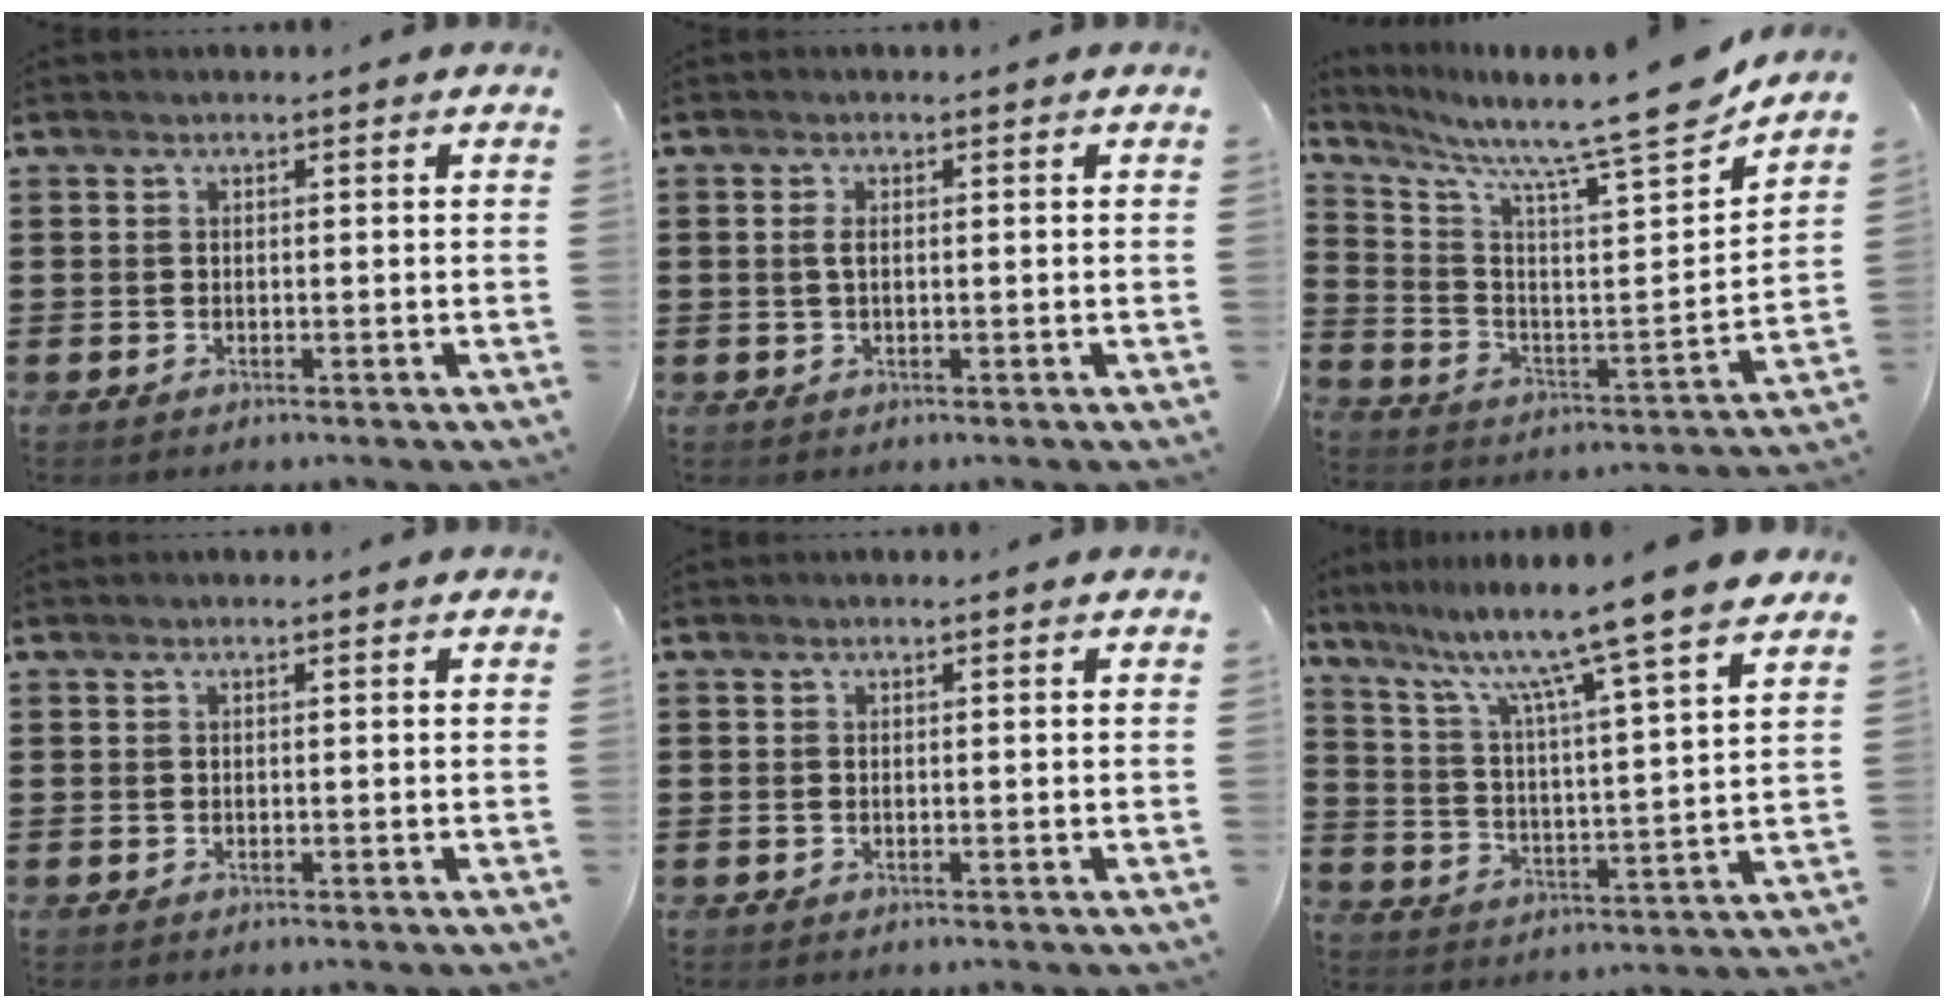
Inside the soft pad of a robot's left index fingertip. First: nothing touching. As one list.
[{"total": 1.6, "force": [0.2, 0.6, 1.4], "torque": [-0.031, 0.002, 0.002]}, {"total": 11.1, "force": [10.0, -0.2, 4.8], "torque": [-0.114, -0.088, 0.155]}, {"total": 0.0}, {"total": 0.0}, {"total": 10.9, "force": [9.0, -1.6, 6.0], "torque": [-0.142, -0.068, 0.140]}]